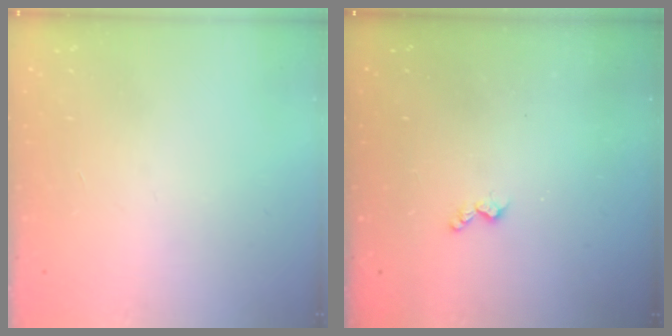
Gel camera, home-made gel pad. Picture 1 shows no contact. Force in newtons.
{"total": 3.4, "press": 3.4, "slide": 0.6}